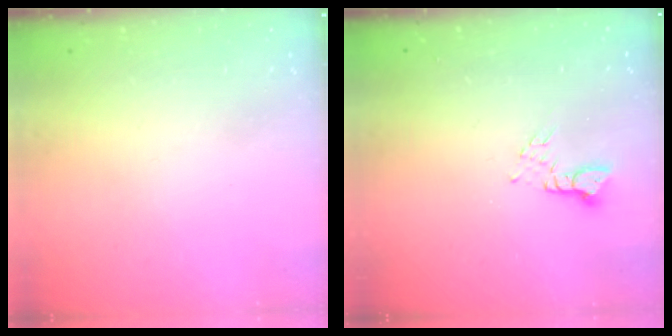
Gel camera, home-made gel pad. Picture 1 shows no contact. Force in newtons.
{"total": 2.8, "press": 2.8, "slide": 0.3}